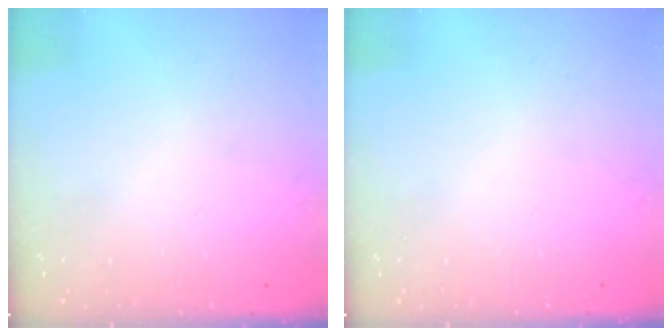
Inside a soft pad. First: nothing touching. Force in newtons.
{"total": 0.0}